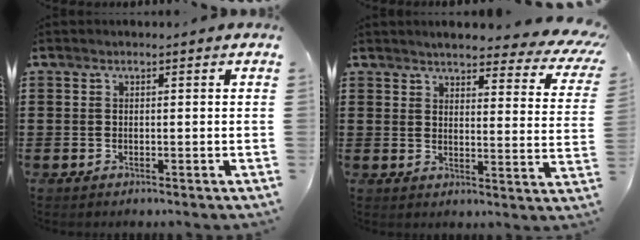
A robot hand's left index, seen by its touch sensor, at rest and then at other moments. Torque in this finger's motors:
{"motor_torque": [2.14, 0.00, 0.18, -0.04]}